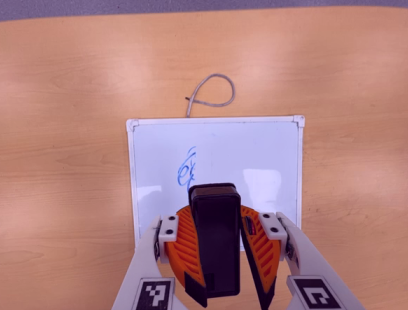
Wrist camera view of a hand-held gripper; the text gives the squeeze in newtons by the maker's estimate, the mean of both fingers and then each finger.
{"total": 11.7, "left": 11.3, "right": 12.0}